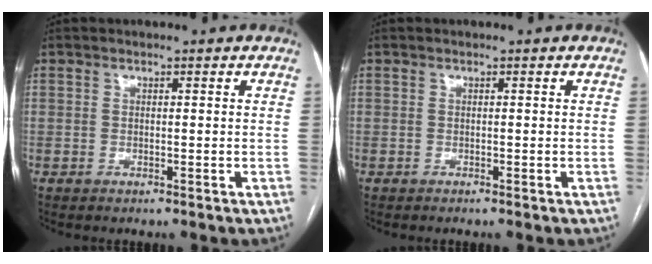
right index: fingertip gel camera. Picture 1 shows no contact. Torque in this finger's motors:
{"motor_torque": [0.01, 0.10, -0.10, -0.01]}